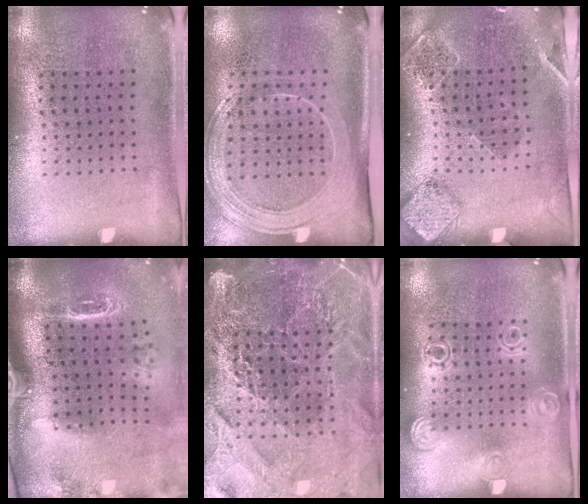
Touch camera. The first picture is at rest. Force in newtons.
{"total": 2.1, "press": 1.9, "slide": 1.0}
{"total": 1.6, "press": 1.6, "slide": 0.3}
{"total": 2.6, "press": 2.0, "slide": 1.7}
{"total": 5.3, "press": 4.8, "slide": 2.3}
{"total": 1.3, "press": 1.2, "slide": 0.4}